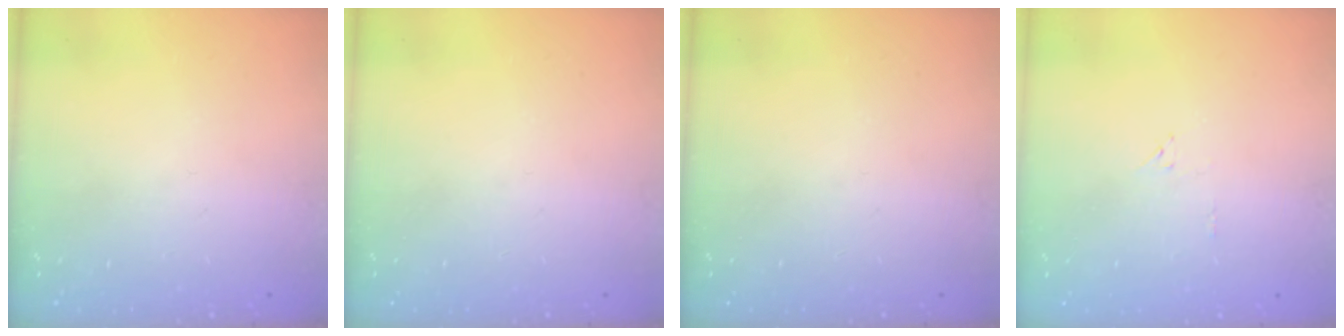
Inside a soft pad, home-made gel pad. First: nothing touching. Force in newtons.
{"total": 0.0}
{"total": 0.0}
{"total": 4.7, "press": 4.7, "slide": 0.2}